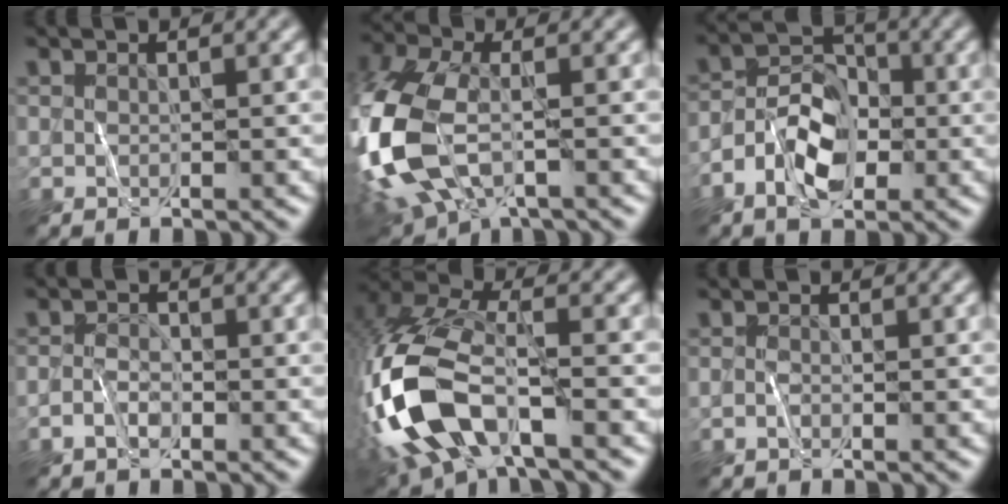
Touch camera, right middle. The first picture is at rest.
{"total": 11.4, "force": [-3.5, 6.2, 8.9], "torque": [-0.236, -0.015, -0.069]}
{"total": 5.0, "force": [-2.2, 2.9, 3.5], "torque": [-0.058, 0.005, -0.042]}
{"total": 1.5, "force": [-1.1, 0.7, 0.8], "torque": [-0.014, 0.004, -0.022]}
{"total": 13.2, "force": [-4.6, 6.2, 10.7], "torque": [-0.251, -0.010, -0.089]}
{"total": 0.6, "force": [-0.5, 0.1, 0.3], "torque": [-0.008, 0.001, -0.010]}